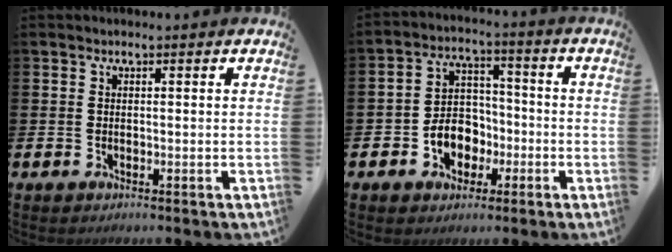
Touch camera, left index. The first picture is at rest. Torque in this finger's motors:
{"motor_torque": [0.50, 0.25, 0.47, 0.14]}